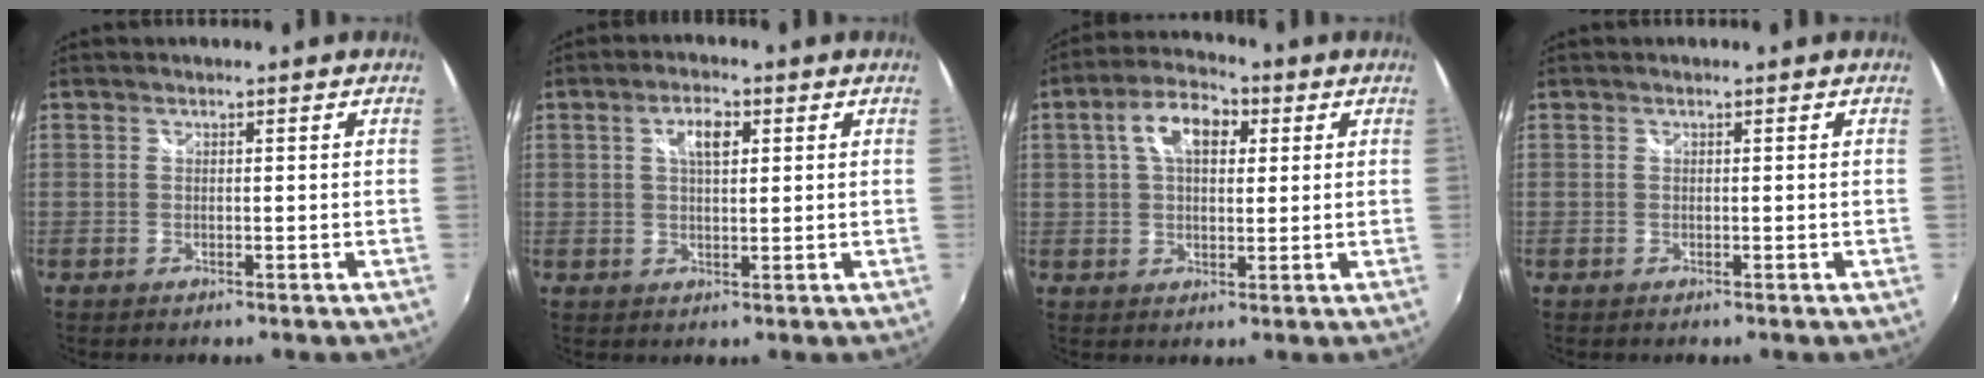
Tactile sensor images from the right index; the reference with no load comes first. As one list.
[{"total": 4.5, "force": [1.5, 1.9, 3.7], "torque": [-0.065, 0.010, 0.025]}, {"total": 8.9, "force": [2.7, 5.1, 6.8], "torque": [-0.124, 0.026, 0.043]}, {"total": 0.0}]